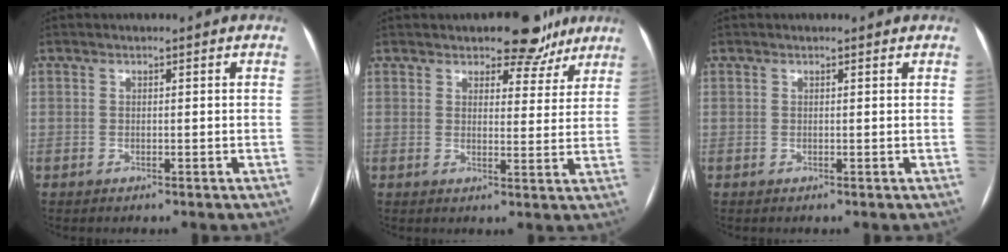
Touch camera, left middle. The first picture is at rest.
{"total": 7.0, "force": [5.6, 3.4, 2.4], "torque": [-0.014, -0.002, 0.068]}
{"total": 0.7, "force": [0.7, 0.1, 0.2], "torque": [-0.012, 0.007, 0.008]}